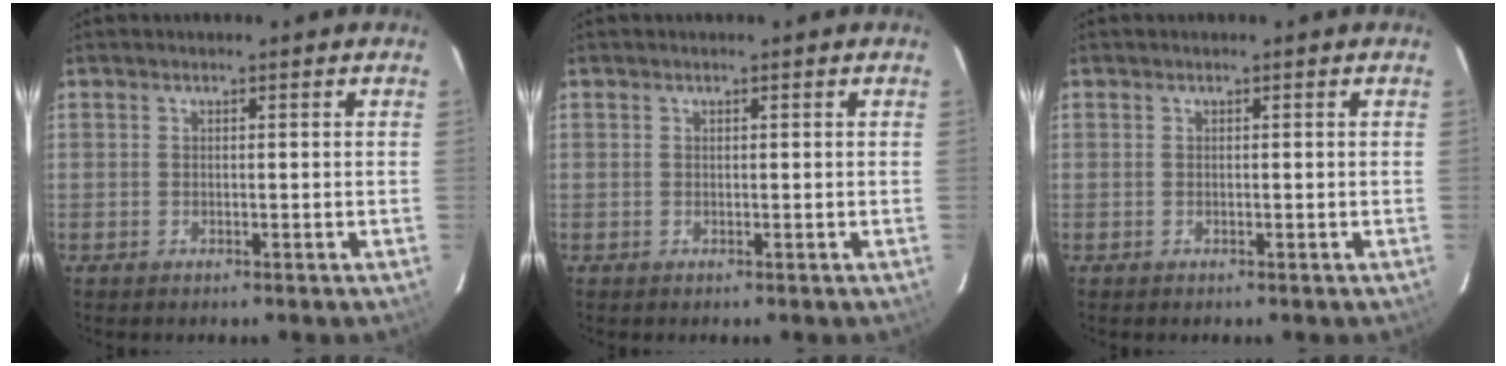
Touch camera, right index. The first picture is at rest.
{"total": 0.0}
{"total": 0.0}